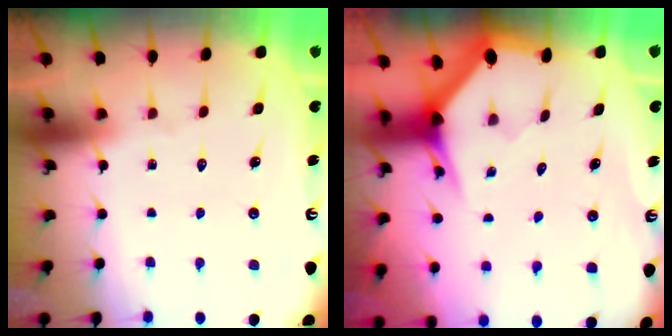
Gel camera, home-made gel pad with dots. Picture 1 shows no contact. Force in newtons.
{"total": 3.2, "press": 3.2, "slide": 0.0}